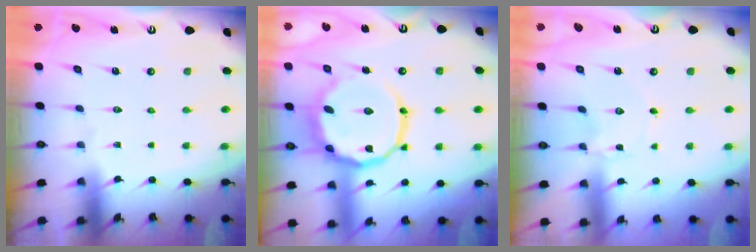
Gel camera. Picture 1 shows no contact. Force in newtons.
{"total": 16.0, "press": 15.9, "slide": 1.9}
{"total": 0.6, "press": 0.6, "slide": 0.1}